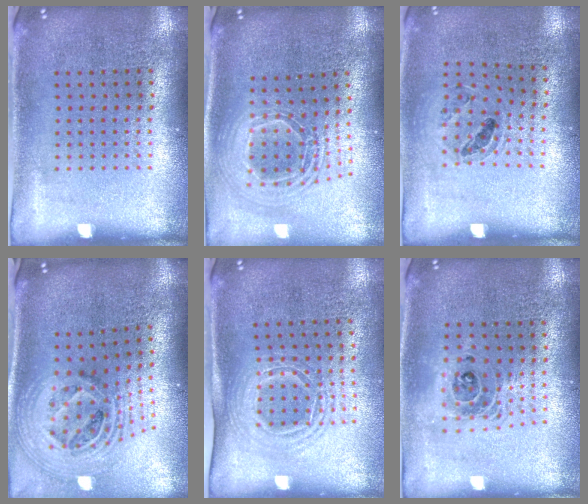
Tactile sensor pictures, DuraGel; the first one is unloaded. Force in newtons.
{"total": 2.1, "press": 1.6, "slide": 1.4}
{"total": 0.9, "press": 0.9, "slide": 0.2}
{"total": 2.7, "press": 1.9, "slide": 1.9}
{"total": 1.6, "press": 1.3, "slide": 1.0}
{"total": 1.5, "press": 1.2, "slide": 0.8}